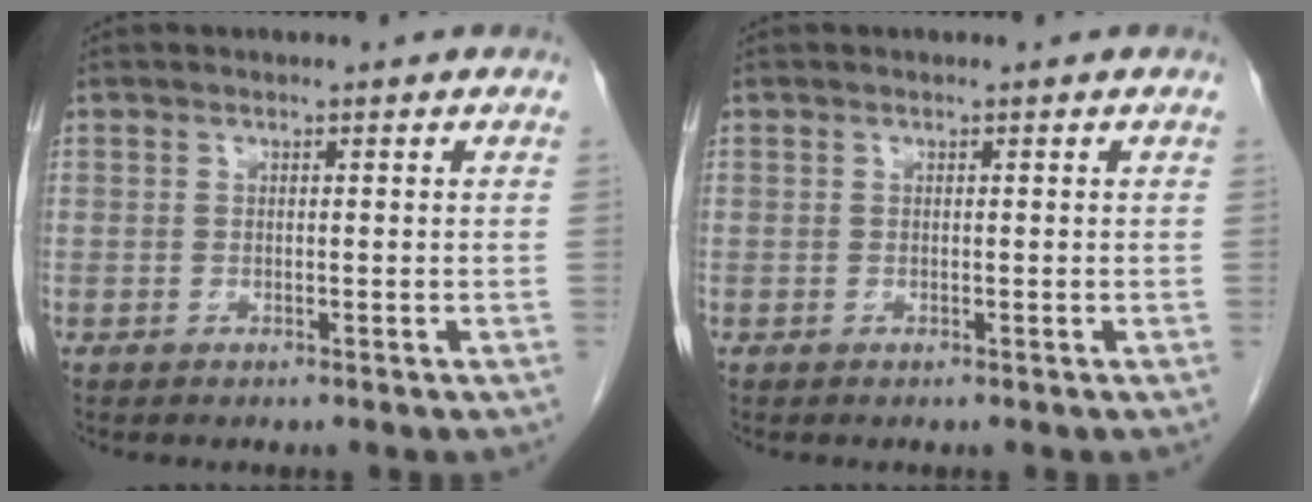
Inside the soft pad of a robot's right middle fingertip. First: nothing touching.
{"total": 0.0}